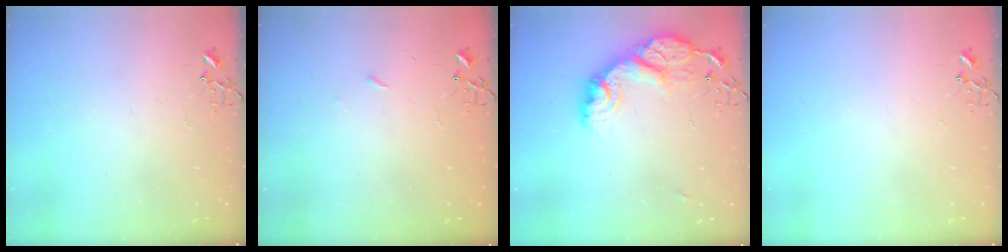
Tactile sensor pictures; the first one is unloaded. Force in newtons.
{"total": 2.6, "press": 2.5, "slide": 0.4}
{"total": 15.7, "press": 15.6, "slide": 1.2}
{"total": 0.0}